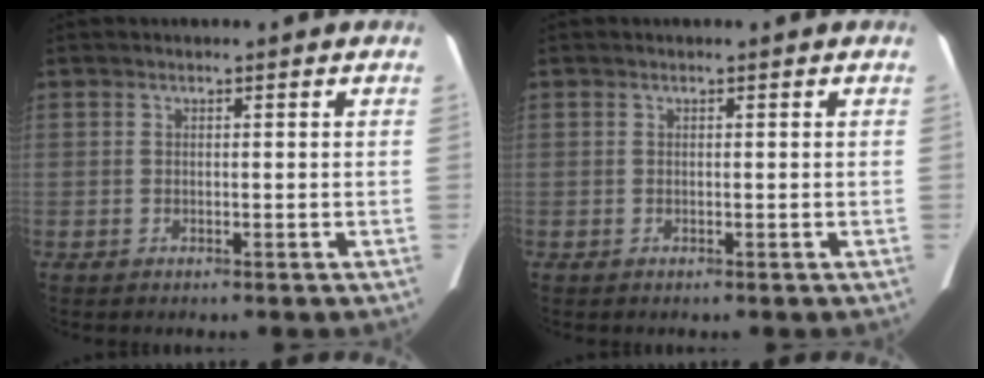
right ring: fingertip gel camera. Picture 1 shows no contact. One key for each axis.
{"total": 0.0}